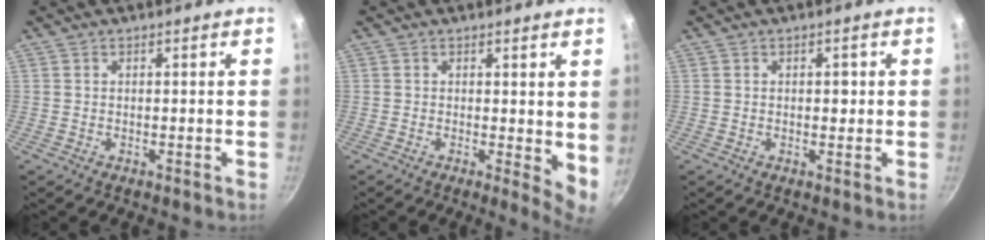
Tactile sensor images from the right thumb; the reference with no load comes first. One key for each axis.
{"total": 4.8, "fx": 0.7, "fy": 1.8, "fz": 4.4, "tx": -0.055, "ty": -0.010, "tz": 0.008}
{"total": 1.4, "fx": 0.2, "fy": 0.9, "fz": 1.0, "tx": -0.005, "ty": 0.002, "tz": 0.003}